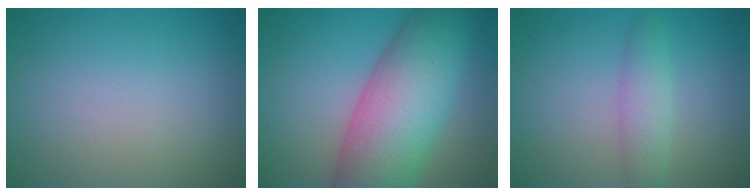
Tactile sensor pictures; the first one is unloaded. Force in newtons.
{"total": 11.6, "press": 11.6, "slide": 0.4}
{"total": 2.4, "press": 2.4, "slide": 0.1}